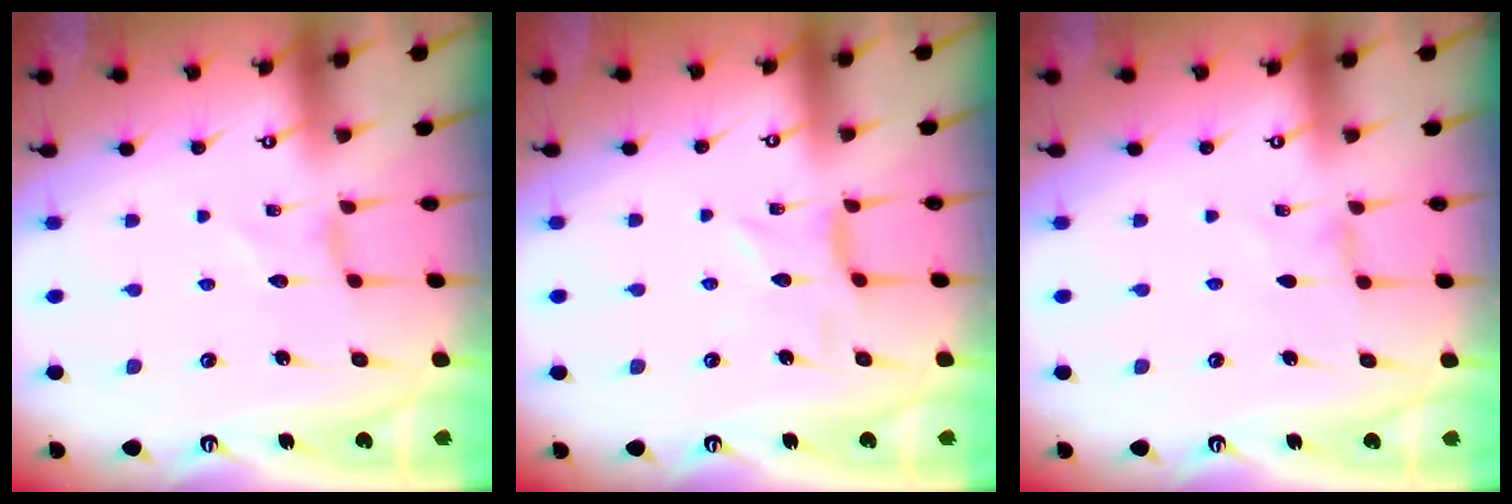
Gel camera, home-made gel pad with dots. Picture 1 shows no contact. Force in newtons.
{"total": 1.2, "press": 1.2, "slide": 0.1}
{"total": 0.0}